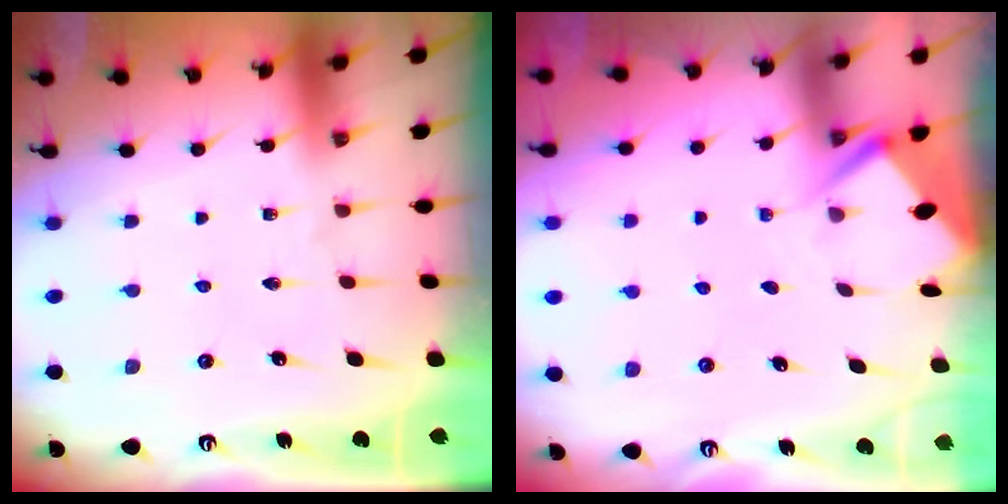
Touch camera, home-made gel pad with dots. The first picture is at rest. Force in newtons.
{"total": 2.8, "press": 2.8, "slide": 0.3}